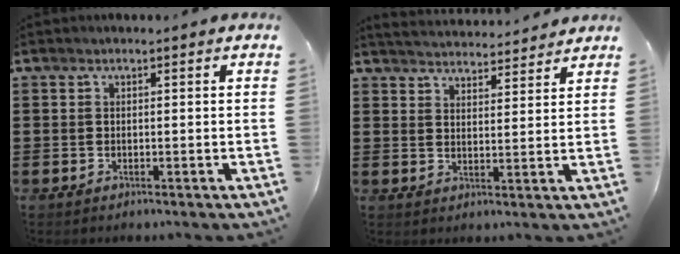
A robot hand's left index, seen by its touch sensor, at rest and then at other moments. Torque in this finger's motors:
{"motor_torque": [0.08, 0.06, 0.23, 0.02]}